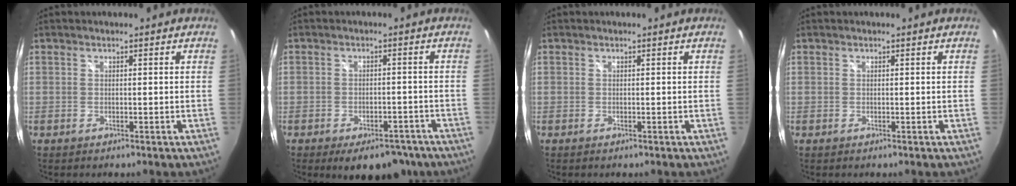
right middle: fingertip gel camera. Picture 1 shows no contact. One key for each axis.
{"total": 10.3, "fx": -7.3, "fy": 5.4, "fz": 4.8, "tx": -0.082, "ty": 0.006, "tz": -0.084}
{"total": 0.0}
{"total": 0.0}